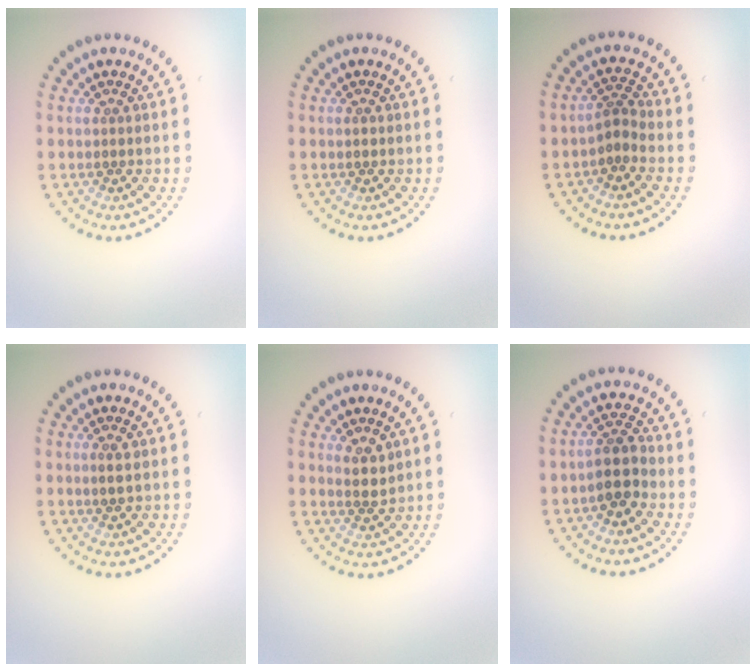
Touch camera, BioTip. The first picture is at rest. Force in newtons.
{"total": 0.6, "press": 0.6, "slide": 0.1}
{"total": 1.9, "press": 1.2, "slide": 1.5}
{"total": 0.9, "press": 0.8, "slide": 0.4}
{"total": 1.6, "press": 1.4, "slide": 0.9}
{"total": 2.8, "press": 2.5, "slide": 1.2}